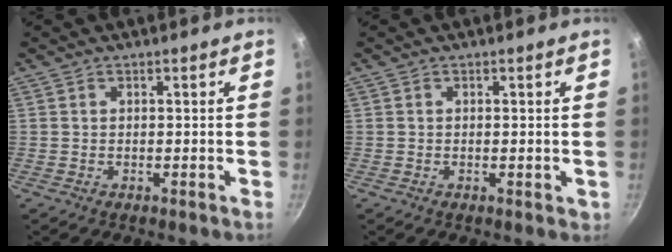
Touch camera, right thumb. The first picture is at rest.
{"total": 0.8, "force": [-0.1, 0.4, 0.7], "torque": [-0.008, 0.001, -0.002]}